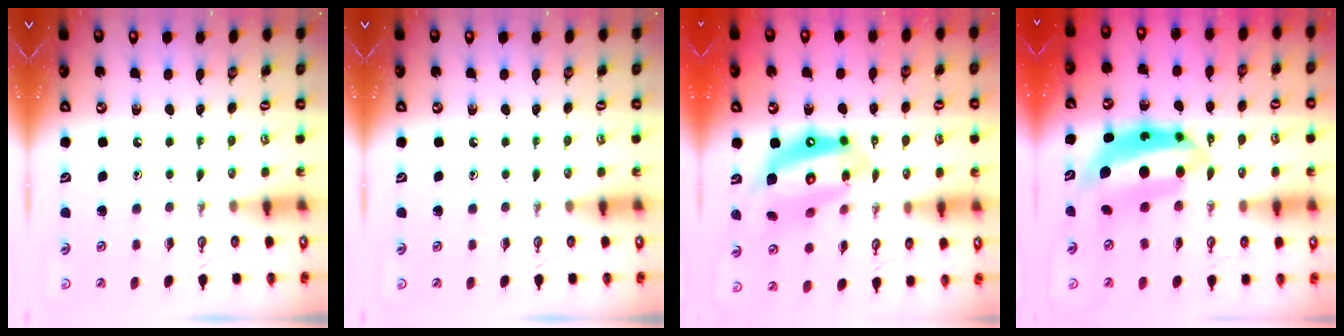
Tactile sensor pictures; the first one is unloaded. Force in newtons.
{"total": 0.0}
{"total": 16.3, "press": 16.2, "slide": 1.9}
{"total": 9.1, "press": 9.0, "slide": 1.0}